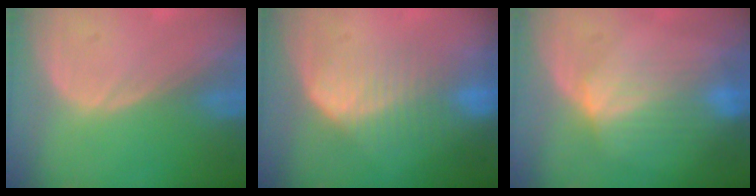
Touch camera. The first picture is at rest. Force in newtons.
{"total": 6.8, "press": 6.6, "slide": 1.4}
{"total": 7.1, "press": 6.4, "slide": 3.1}